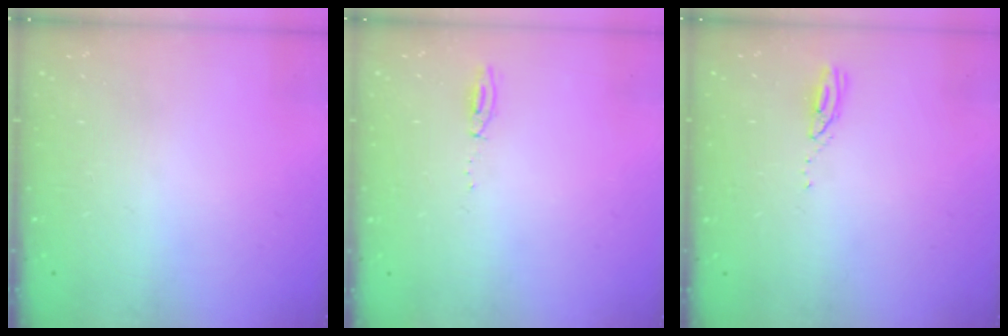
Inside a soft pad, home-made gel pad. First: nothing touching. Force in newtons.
{"total": 4.8, "press": 4.7, "slide": 1.0}
{"total": 3.0, "press": 3.0, "slide": 0.1}